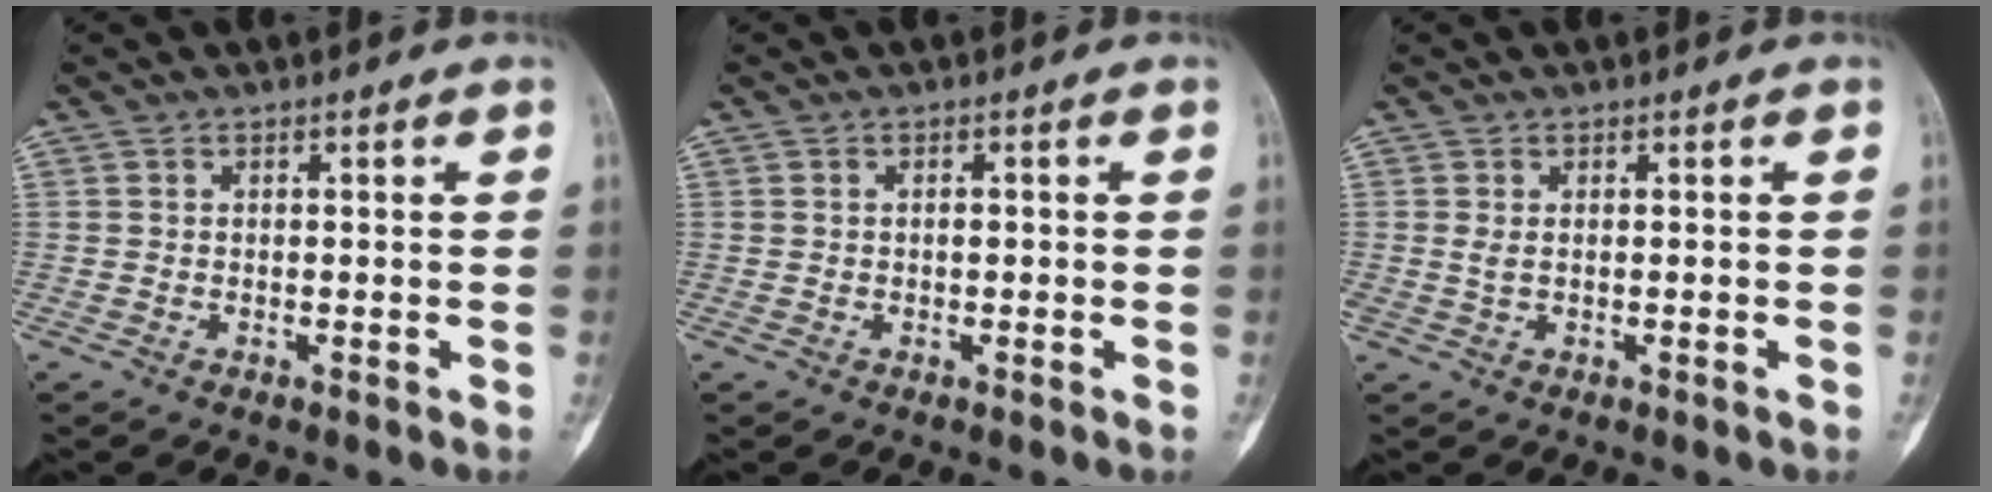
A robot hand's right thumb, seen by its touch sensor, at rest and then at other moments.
{"total": 0.8, "force": [0.0, 0.5, 0.6], "torque": [-0.011, 0.001, -0.001]}
{"total": 1.5, "force": [0.1, 0.5, 1.4], "torque": [-0.034, 0.002, 0.008]}